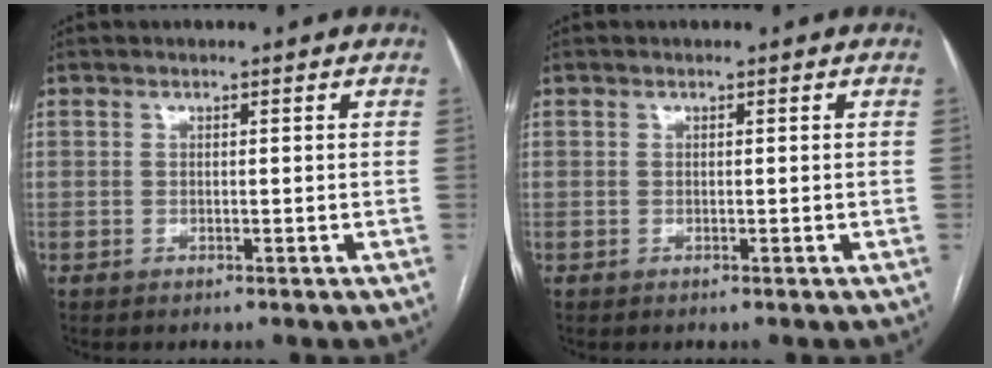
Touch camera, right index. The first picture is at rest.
{"total": 0.0}